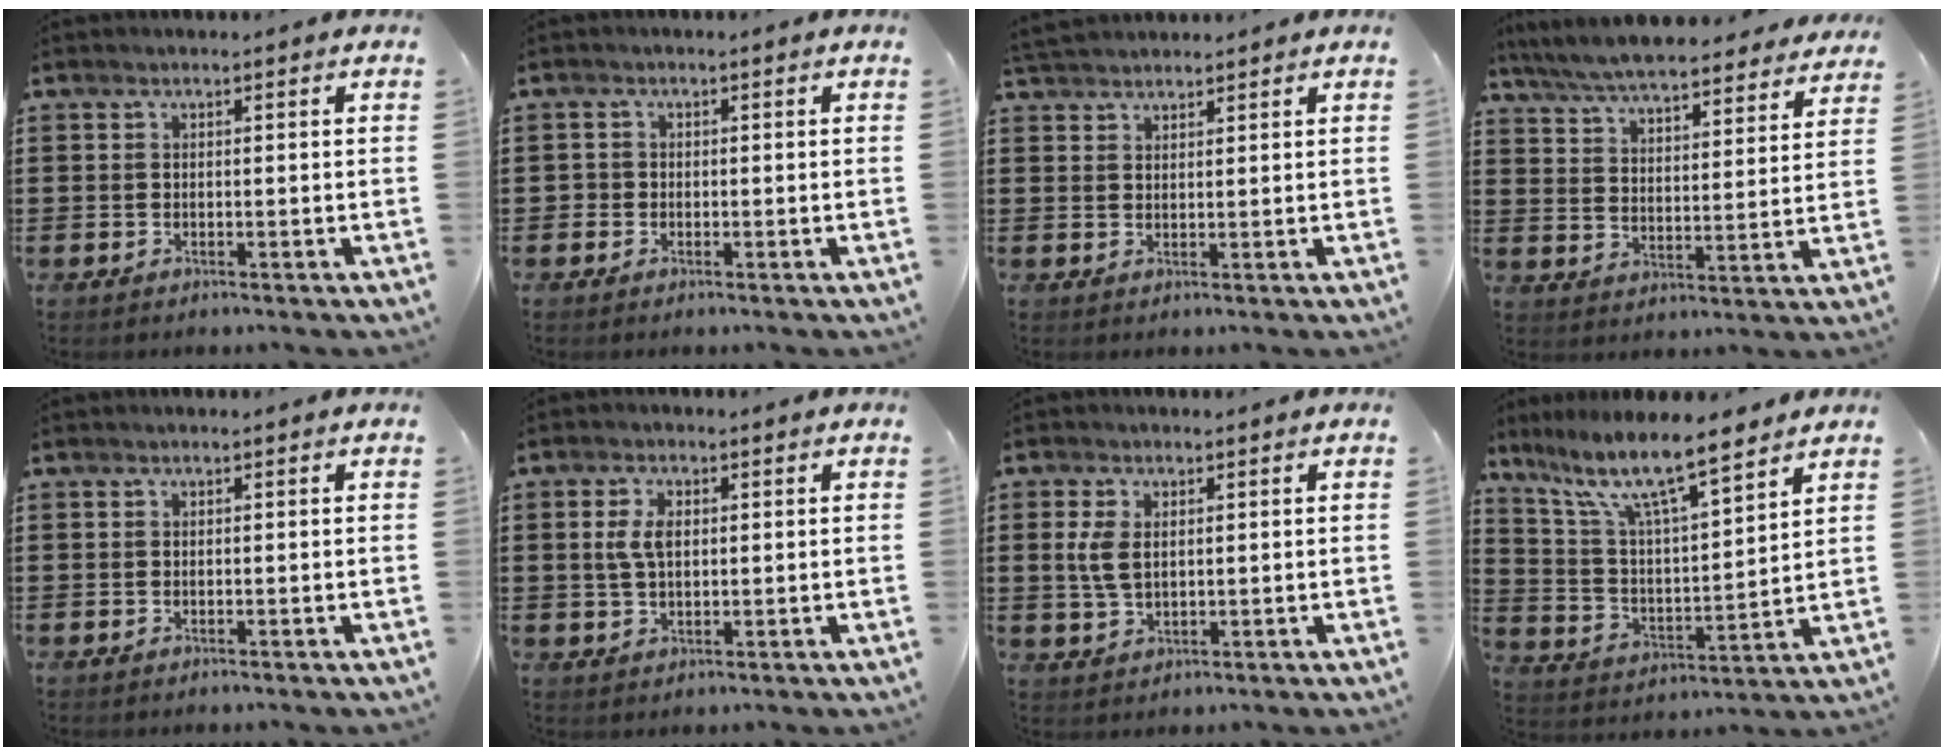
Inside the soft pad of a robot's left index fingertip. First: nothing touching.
{"total": 0.9, "force": [-0.3, 0.8, 0.2], "torque": [-0.006, 0.003, -0.007]}
{"total": 2.4, "force": [2.3, 0.4, 0.3], "torque": [-0.013, 0.000, 0.046]}
{"total": 6.8, "force": [6.6, 0.2, 1.8], "torque": [-0.063, -0.040, 0.116]}
{"total": 0.0}
{"total": 3.9, "force": [0.7, 2.1, 3.2], "torque": [-0.076, 0.007, 0.009]}
{"total": 4.5, "force": [0.9, 2.6, 3.5], "torque": [-0.090, 0.002, 0.012]}
{"total": 10.5, "force": [8.1, 2.0, 6.4], "torque": [-0.153, -0.041, 0.137]}